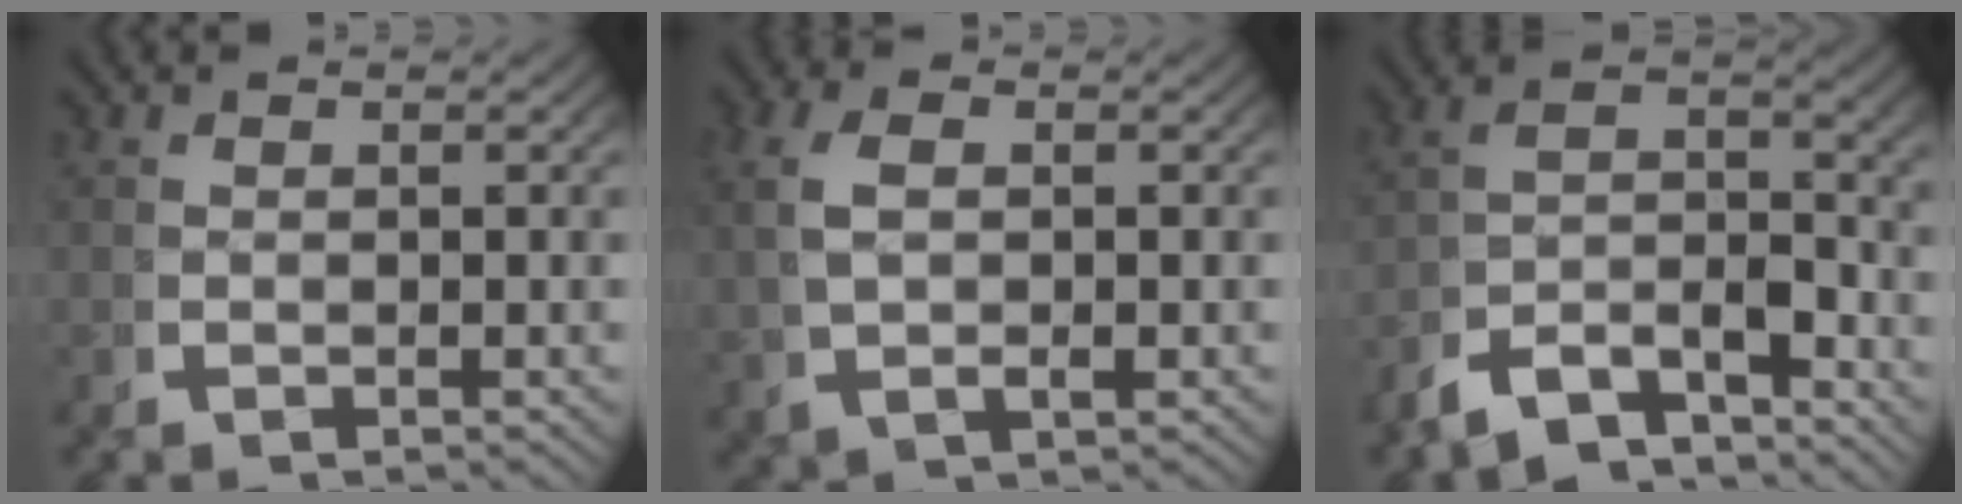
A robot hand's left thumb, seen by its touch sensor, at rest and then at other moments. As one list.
[{"total": 3.6, "force": [0.7, 2.0, 2.9], "torque": [-0.071, 0.001, 0.019]}, {"total": 8.3, "force": [-3.1, 5.1, 5.7], "torque": [-0.103, -0.020, -0.055]}]